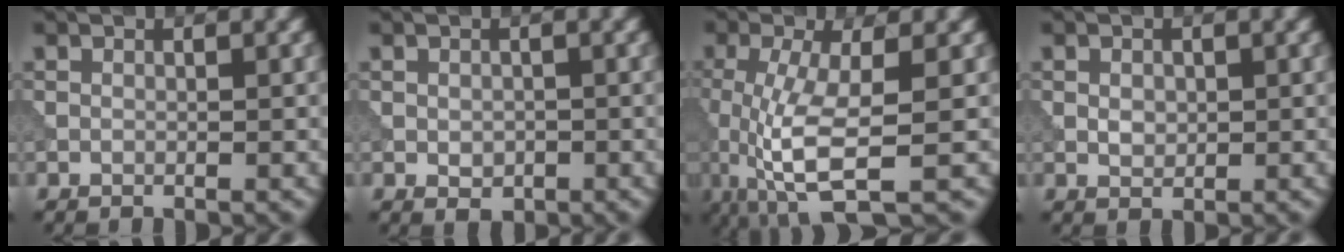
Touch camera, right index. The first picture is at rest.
{"total": 1.2, "force": [-0.2, 0.9, 0.8], "torque": [-0.013, -0.001, -0.003]}
{"total": 6.4, "force": [-2.0, 1.4, 5.9], "torque": [-0.135, -0.009, -0.038]}
{"total": 1.1, "force": [0.2, 0.8, 0.7], "torque": [-0.016, 0.001, 0.004]}